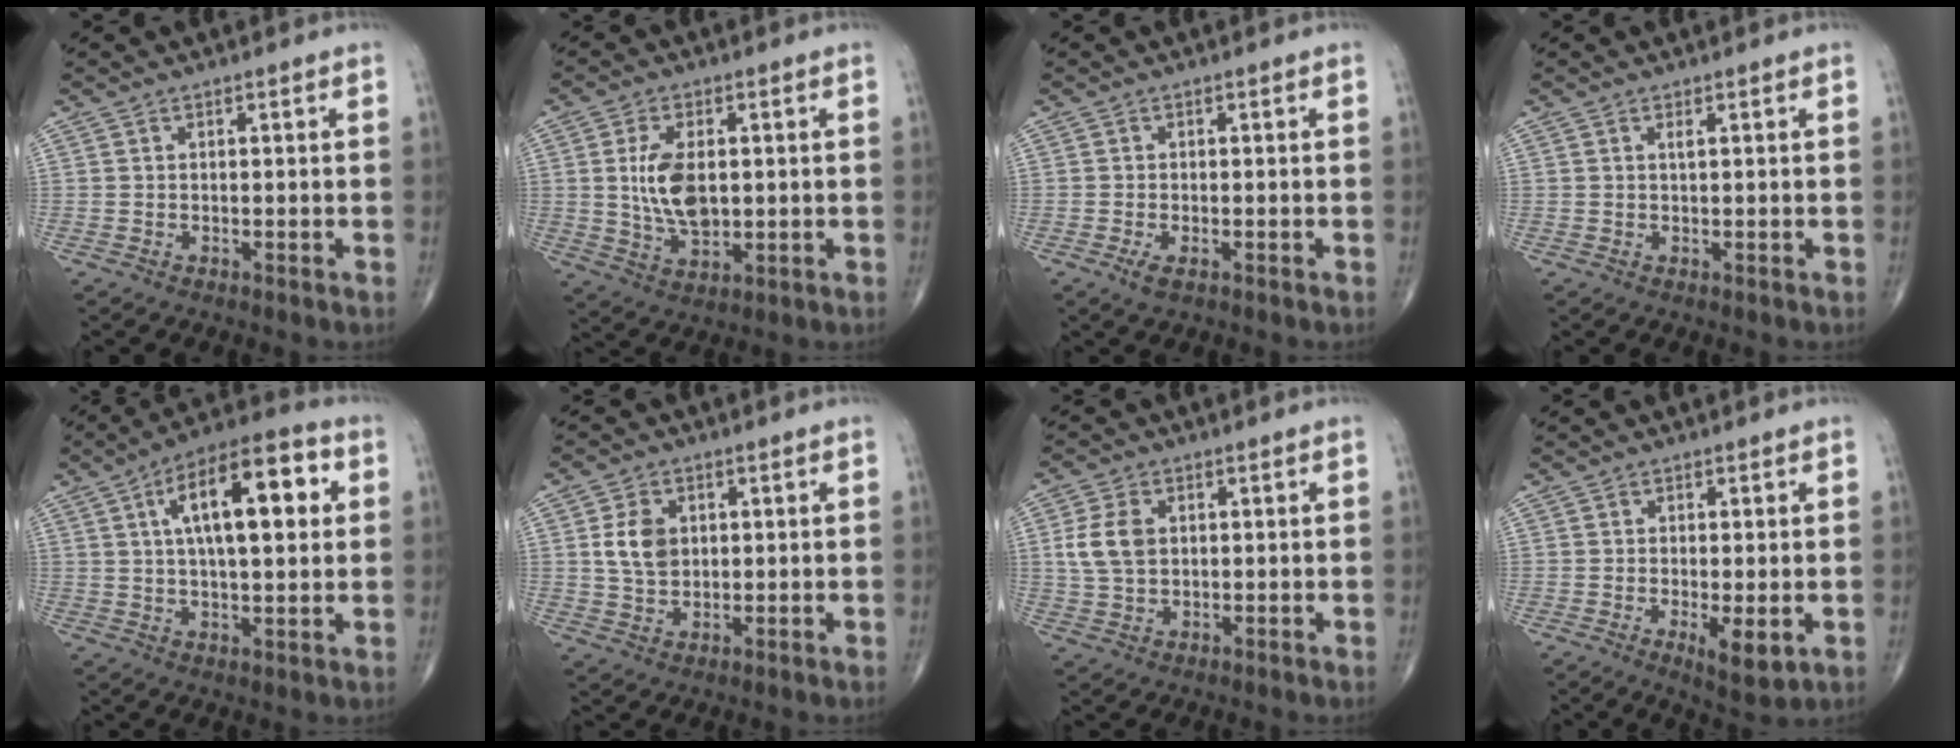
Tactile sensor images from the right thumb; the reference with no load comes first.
{"total": 9.4, "force": [0.9, 5.2, 7.8], "torque": [-0.143, -0.009, 0.025]}
{"total": 2.1, "force": [-1.0, 0.9, 1.7], "torque": [-0.034, -0.003, -0.018]}
{"total": 0.7, "force": [0.4, 0.1, 0.6], "torque": [-0.014, 0.000, 0.007]}
{"total": 17.6, "force": [4.5, 7.0, 15.4], "torque": [-0.223, 0.016, 0.064]}
{"total": 6.5, "force": [1.3, 4.7, 4.3], "torque": [-0.065, -0.007, 0.025]}
{"total": 6.6, "force": [1.1, 4.5, 4.7], "torque": [-0.092, 0.000, 0.024]}
{"total": 5.5, "force": [-1.4, 1.8, 5.0], "torque": [-0.079, -0.017, -0.019]}